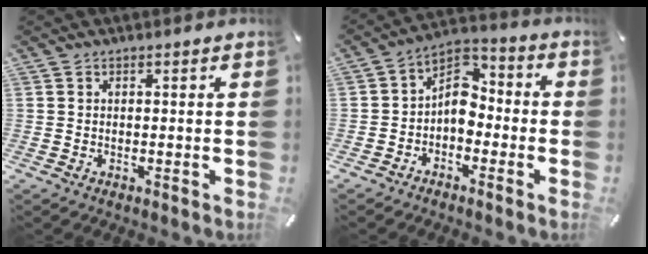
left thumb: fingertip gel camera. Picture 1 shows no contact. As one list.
[{"total": 7.3, "force": [-2.2, 5.6, 4.1], "torque": [-0.079, 0.012, -0.046]}]